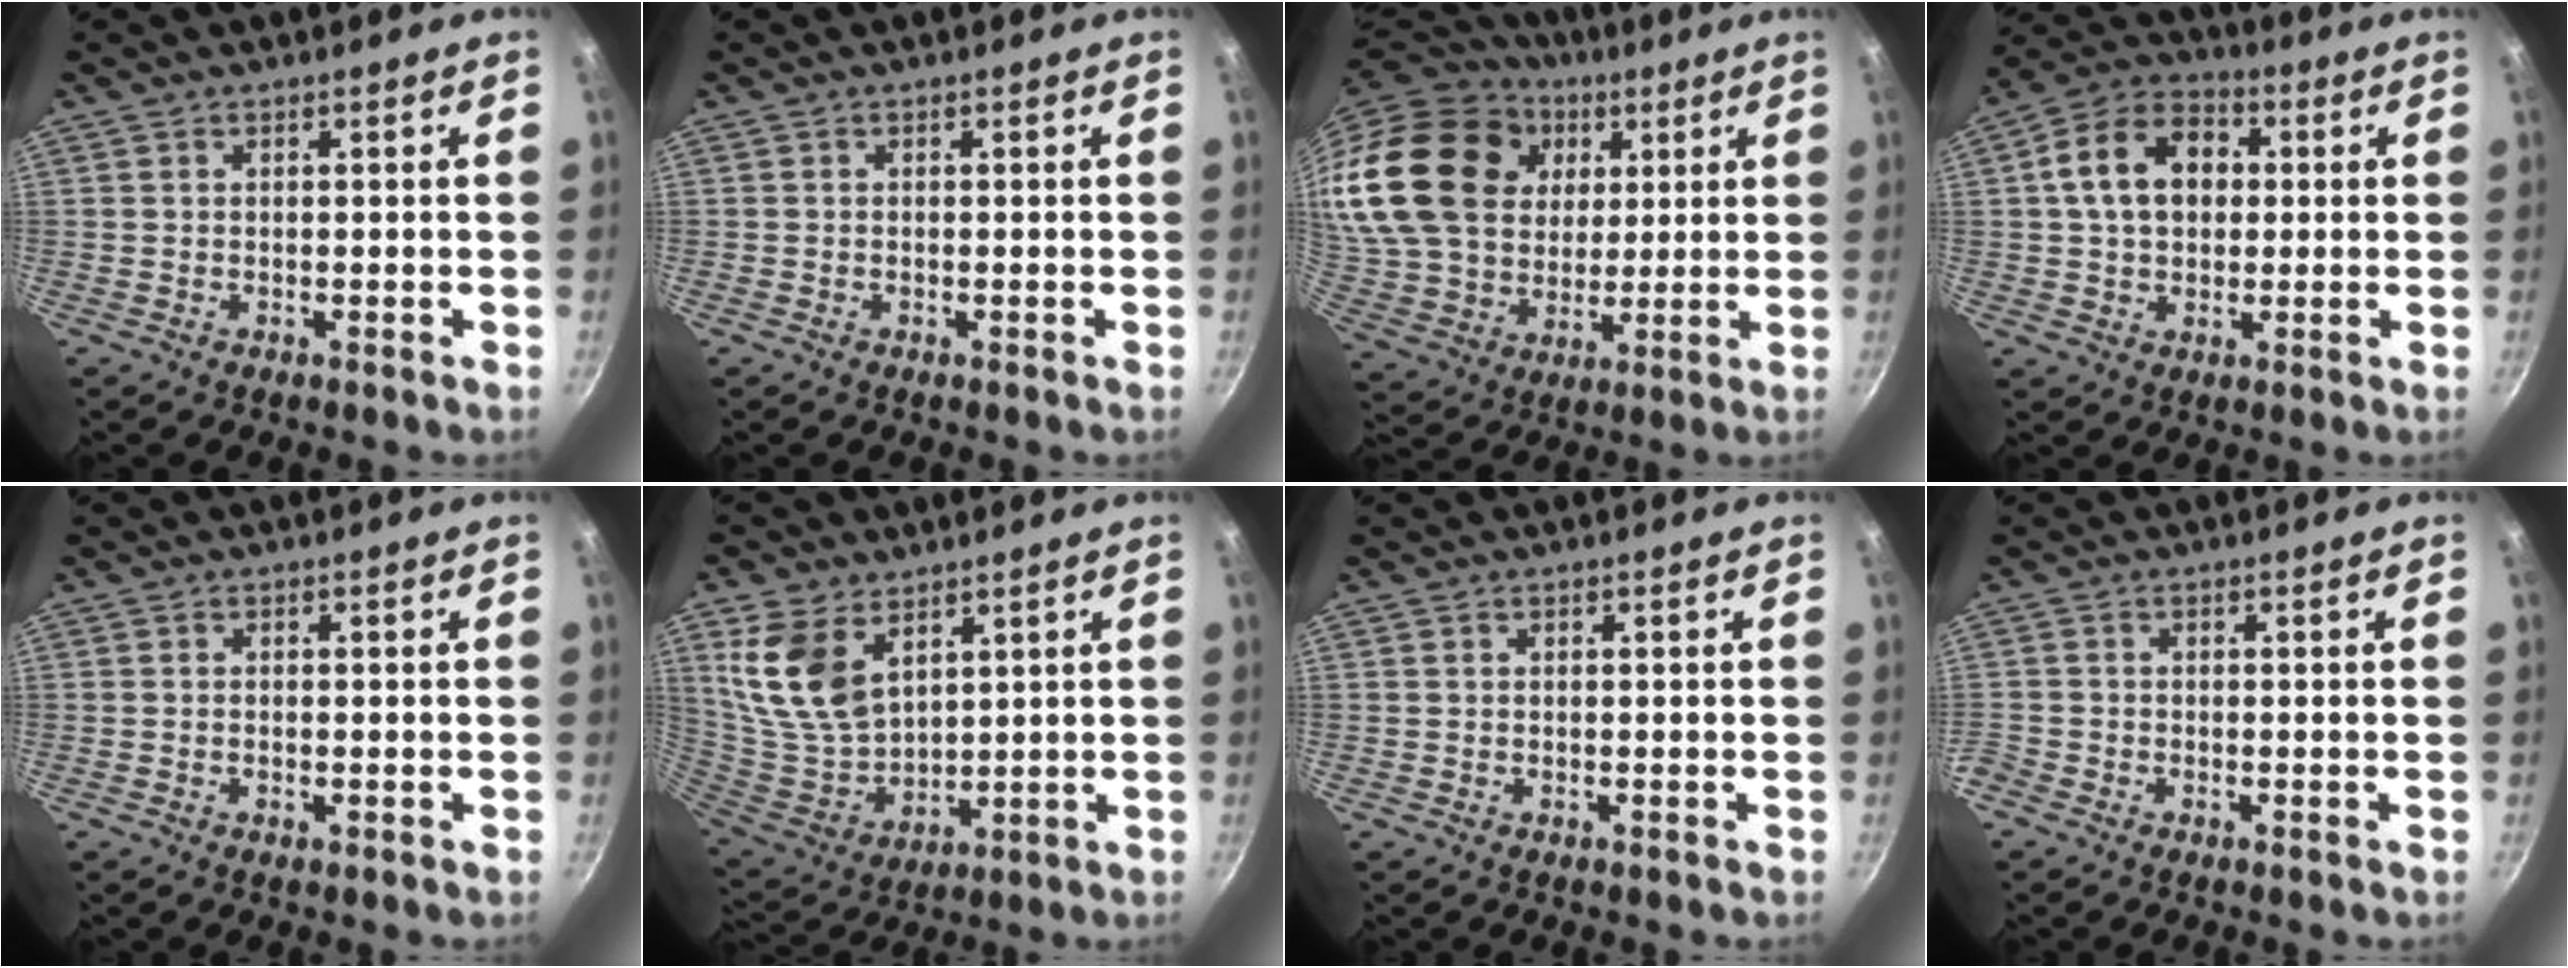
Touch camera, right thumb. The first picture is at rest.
{"total": 0.0}
{"total": 30.4, "force": [9.9, 22.6, 17.8], "torque": [-0.349, 0.010, 0.192]}
{"total": 12.9, "force": [2.1, 9.4, 8.6], "torque": [-0.121, 0.022, 0.020]}
{"total": 0.6, "force": [-0.2, 0.3, 0.5], "torque": [-0.009, 0.002, -0.005]}
{"total": 13.5, "force": [6.3, 8.4, 8.5], "torque": [-0.154, -0.041, 0.141]}
{"total": 0.0}
{"total": 1.2, "force": [-0.8, 0.5, 0.8], "torque": [-0.034, 0.003, -0.021]}